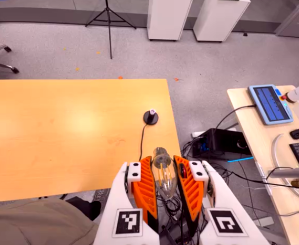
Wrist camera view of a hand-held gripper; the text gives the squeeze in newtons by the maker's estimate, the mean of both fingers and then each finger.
{"total": 21.5, "left": 23.8, "right": 19.2}